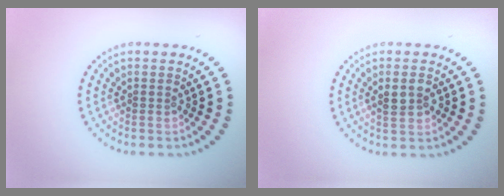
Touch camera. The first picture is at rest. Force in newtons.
{"total": 2.3, "press": 2.3, "slide": 0.3}